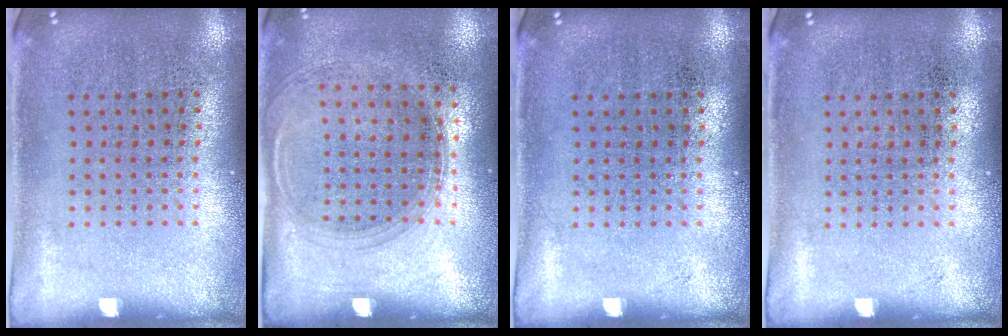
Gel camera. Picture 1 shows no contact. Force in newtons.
{"total": 1.3, "press": 1.1, "slide": 0.7}
{"total": 0.0}
{"total": 0.0}